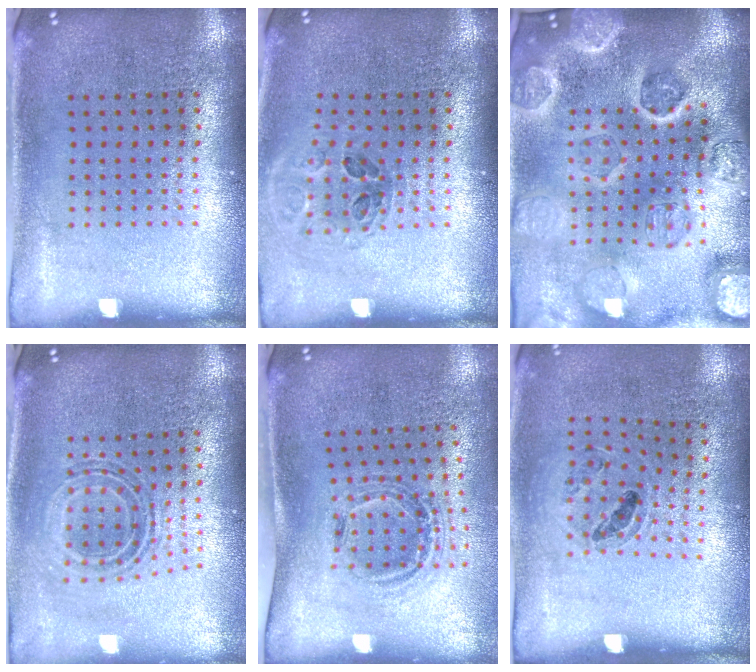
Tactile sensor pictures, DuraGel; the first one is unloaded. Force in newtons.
{"total": 0.9, "press": 0.9, "slide": 0.1}
{"total": 4.5, "press": 4.0, "slide": 2.1}
{"total": 0.7, "press": 0.7, "slide": 0.2}
{"total": 1.1, "press": 1.0, "slide": 0.4}
{"total": 0.9, "press": 0.8, "slide": 0.3}